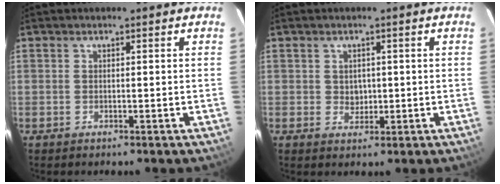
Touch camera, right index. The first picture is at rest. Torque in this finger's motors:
{"motor_torque": [-0.05, -0.01, 0.00, 0.00]}